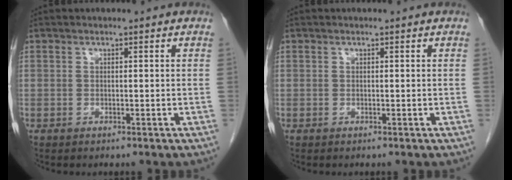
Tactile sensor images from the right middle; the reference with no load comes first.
{"total": 0.0}